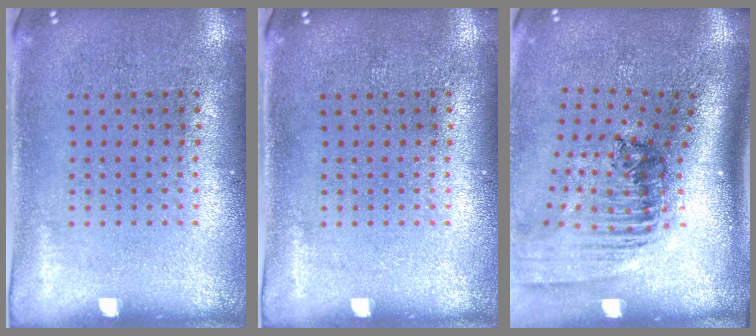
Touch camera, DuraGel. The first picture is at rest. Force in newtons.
{"total": 0.0}
{"total": 2.4, "press": 1.6, "slide": 1.8}